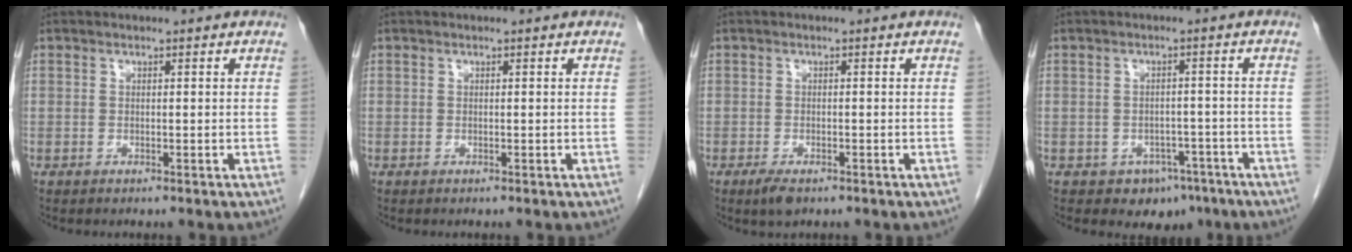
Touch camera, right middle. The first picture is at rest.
{"total": 0.0}
{"total": 2.5, "force": [-1.6, 0.9, 1.7], "torque": [-0.038, -0.005, -0.024]}
{"total": 5.2, "force": [-3.4, 3.7, 1.3], "torque": [-0.010, 0.010, -0.039]}